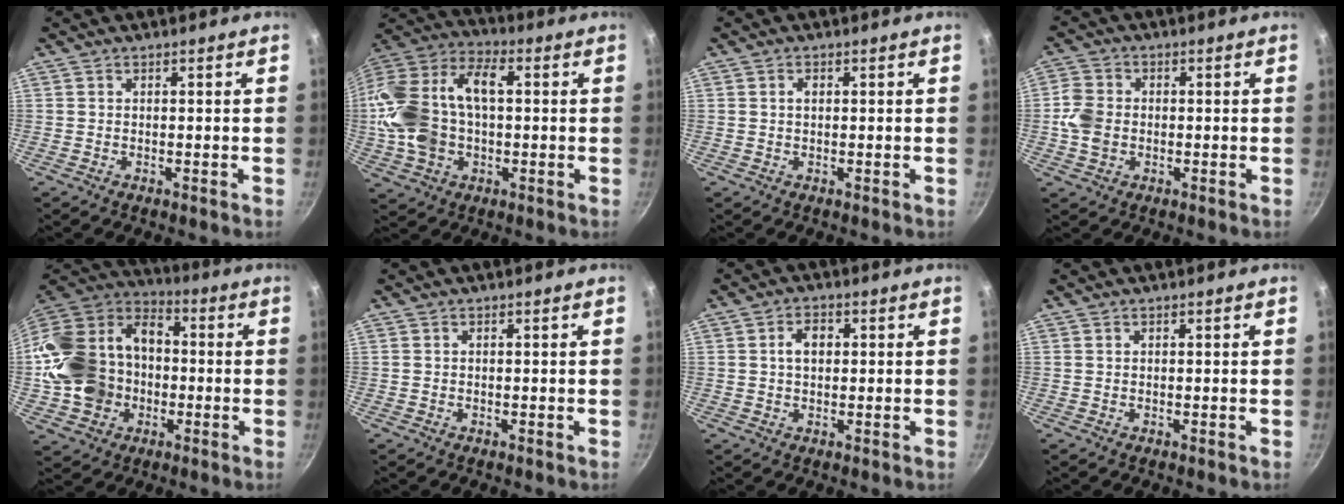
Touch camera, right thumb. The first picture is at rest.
{"total": 21.9, "force": [0.4, 14.4, 16.6], "torque": [-0.332, 0.046, 0.000]}
{"total": 1.3, "force": [0.3, 0.8, 1.0], "torque": [-0.017, 0.003, 0.004]}
{"total": 5.9, "force": [-0.7, 4.7, 3.4], "torque": [-0.061, 0.007, -0.021]}
{"total": 23.5, "force": [-2.7, 18.7, 13.9], "torque": [-0.263, 0.056, -0.044]}
{"total": 0.0}
{"total": 4.1, "force": [0.7, 2.7, 3.0], "torque": [-0.036, 0.009, 0.009]}
{"total": 0.0}